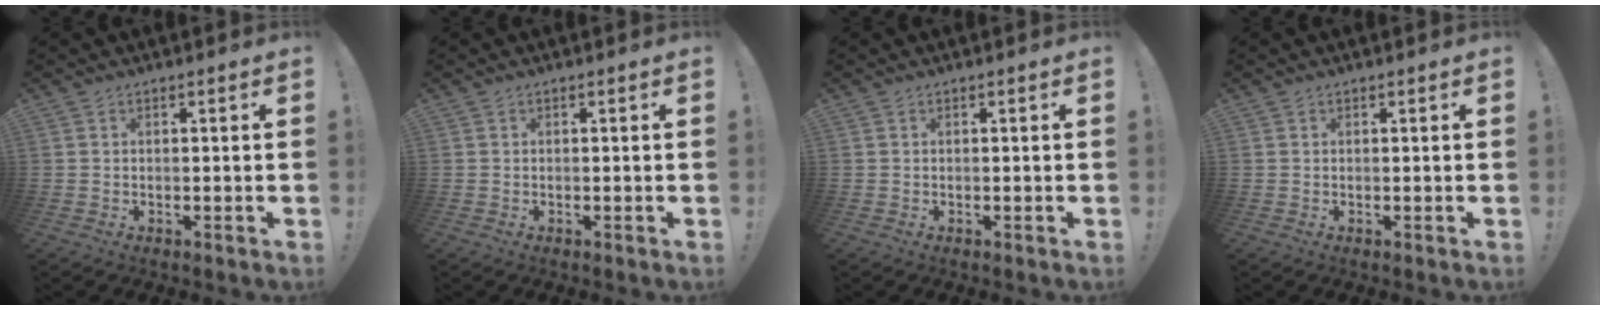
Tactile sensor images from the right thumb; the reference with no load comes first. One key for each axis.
{"total": 0.0}
{"total": 0.0}
{"total": 0.0}